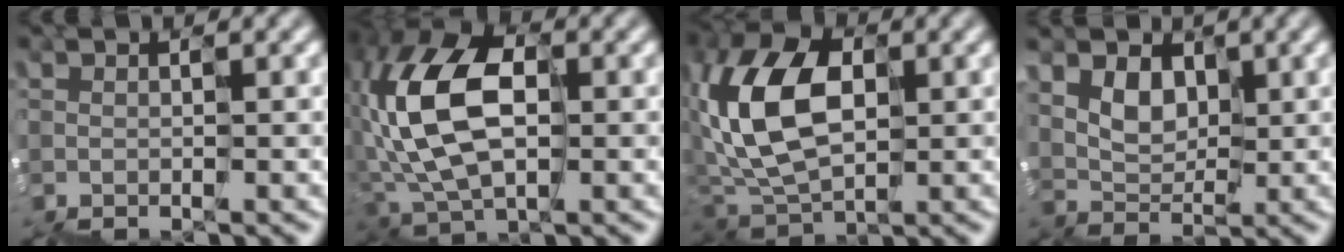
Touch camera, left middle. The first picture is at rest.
{"total": 8.1, "force": [0.7, 5.0, 6.2], "torque": [-0.166, 0.030, 0.004]}
{"total": 7.1, "force": [1.5, 5.1, 4.7], "torque": [-0.134, 0.025, 0.024]}
{"total": 2.3, "force": [1.6, 1.2, -1.0], "torque": [0.000, 0.009, 0.034]}